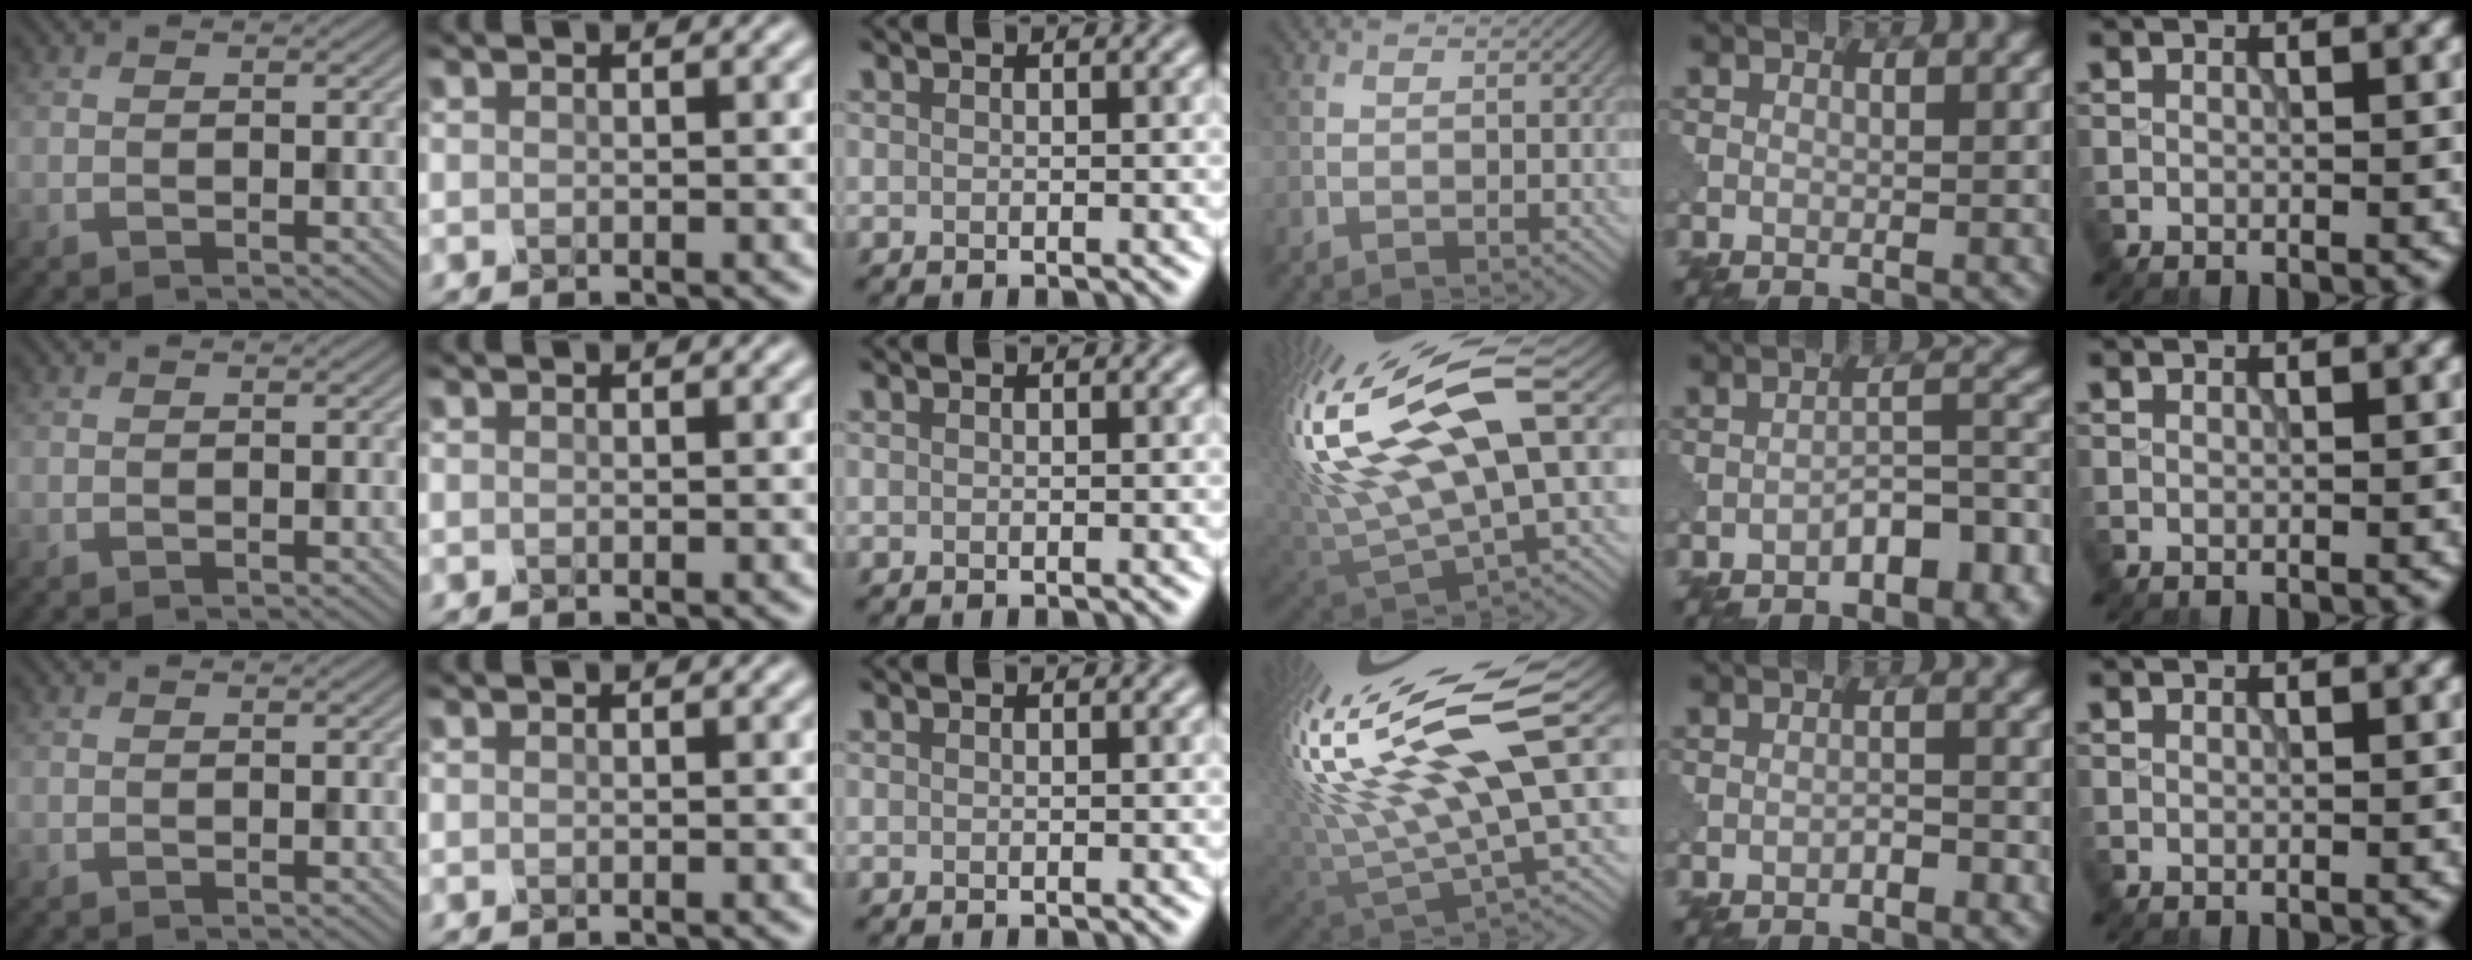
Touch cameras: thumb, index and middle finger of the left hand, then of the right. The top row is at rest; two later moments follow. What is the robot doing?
{"motion": "shake", "object": "salt shaker"}